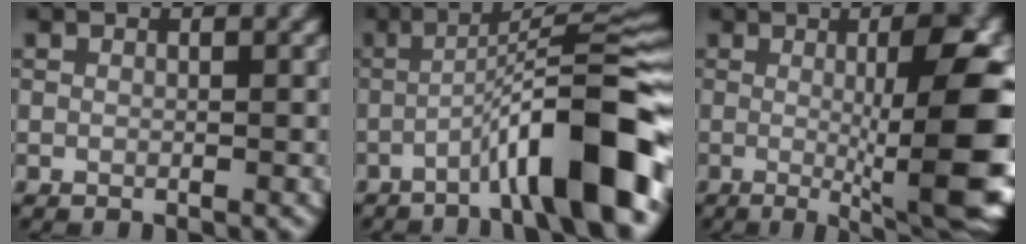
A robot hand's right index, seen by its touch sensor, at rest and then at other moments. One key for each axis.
{"total": 10.8, "fx": -4.7, "fy": 1.5, "fz": 9.5, "tx": -0.130, "ty": 0.028, "tz": -0.078}
{"total": 14.5, "fx": -0.3, "fy": 3.7, "fz": 14.1, "tx": -0.133, "ty": 0.007, "tz": -0.007}